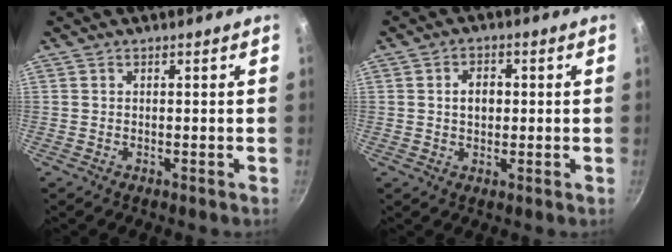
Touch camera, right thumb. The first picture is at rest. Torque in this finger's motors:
{"motor_torque": [-0.56, 0.57, 0.18, -0.03, 0.01]}